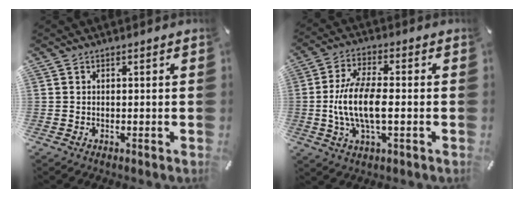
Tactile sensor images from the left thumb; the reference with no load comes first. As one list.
[{"total": 11.5, "force": [-1.5, 4.6, 10.4], "torque": [-0.211, -0.005, -0.027]}]